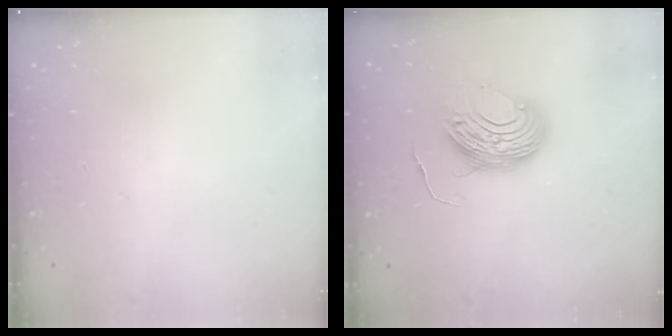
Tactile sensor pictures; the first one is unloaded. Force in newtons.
{"total": 10.0, "press": 10.0, "slide": 0.9}